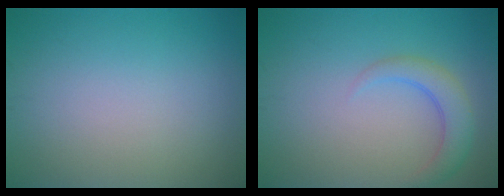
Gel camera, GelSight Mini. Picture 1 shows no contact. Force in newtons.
{"total": 2.8, "press": 2.8, "slide": 0.3}